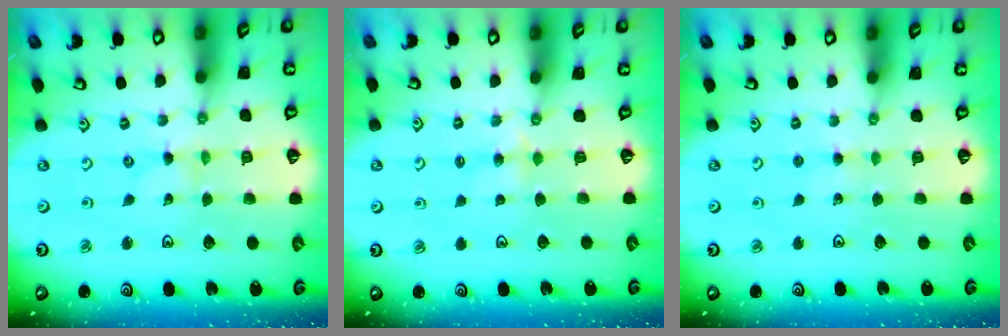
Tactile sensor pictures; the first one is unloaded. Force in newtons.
{"total": 3.2, "press": 3.2, "slide": 0.5}
{"total": 2.6, "press": 2.6, "slide": 0.3}